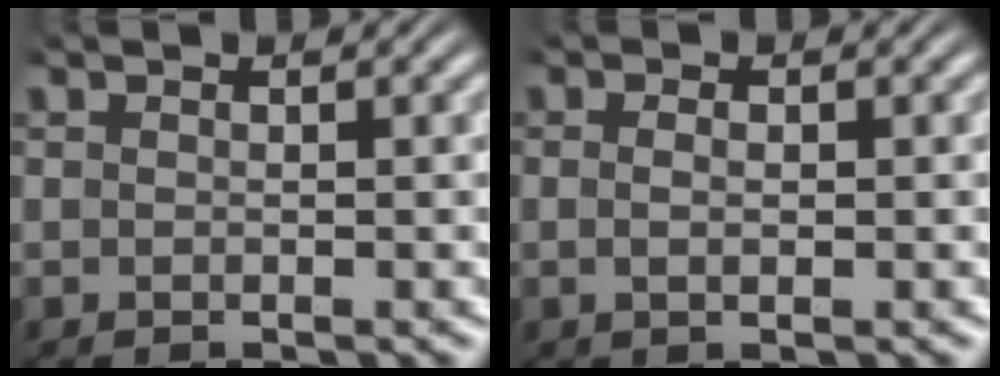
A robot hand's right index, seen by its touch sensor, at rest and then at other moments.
{"total": 1.2, "force": [-0.3, 0.1, 1.2], "torque": [-0.024, -0.006, -0.002]}